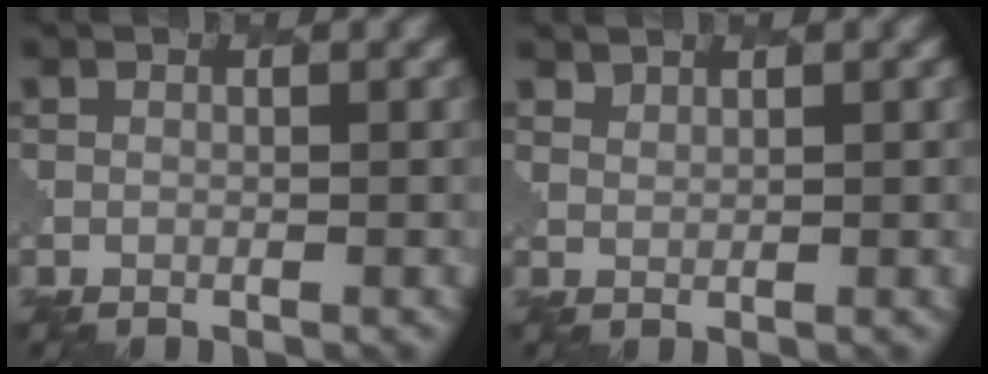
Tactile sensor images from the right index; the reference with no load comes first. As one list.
[{"total": 1.7, "force": [1.7, 0.1, -0.1], "torque": [-0.006, -0.008, 0.031]}]